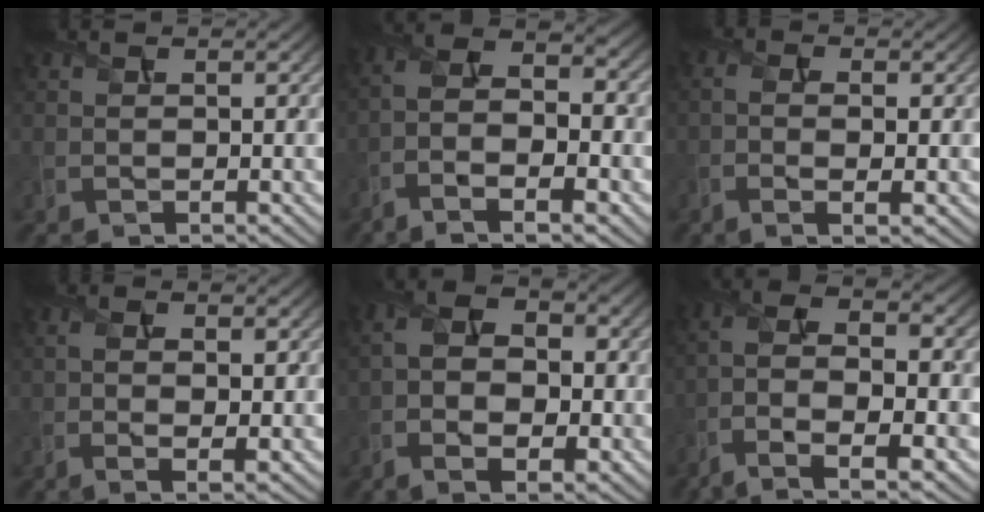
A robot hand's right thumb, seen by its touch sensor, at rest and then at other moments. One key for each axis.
{"total": 10.0, "fx": -5.0, "fy": 3.8, "fz": 7.8, "tx": -0.161, "ty": -0.008, "tz": -0.093}
{"total": 3.0, "fx": -0.8, "fy": 0.9, "fz": 2.7, "tx": -0.056, "ty": -0.007, "tz": -0.018}
{"total": 4.4, "fx": -0.2, "fy": 1.9, "fz": 3.9, "tx": -0.071, "ty": -0.005, "tz": 0.002}
{"total": 8.6, "fx": -1.7, "fy": 5.4, "fz": 6.4, "tx": -0.117, "ty": -0.010, "tz": -0.027}
{"total": 11.2, "fx": -4.8, "fy": 3.9, "fz": 9.4, "tx": -0.199, "ty": -0.004, "tz": -0.087}